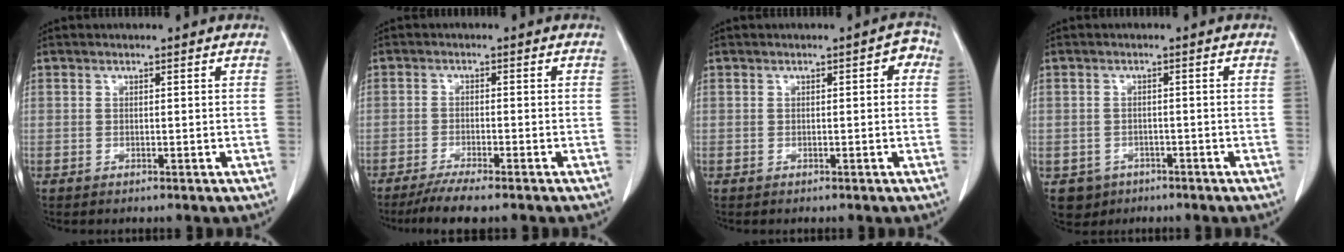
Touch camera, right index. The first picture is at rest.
{"total": 5.9, "force": [-4.7, 0.1, 3.5], "torque": [-0.057, -0.014, -0.077]}
{"total": 2.2, "force": [0.3, 0.9, 2.0], "torque": [-0.015, 0.008, -0.002]}
{"total": 3.7, "force": [-2.0, 3.2, 0.3], "torque": [-0.007, 0.007, -0.024]}